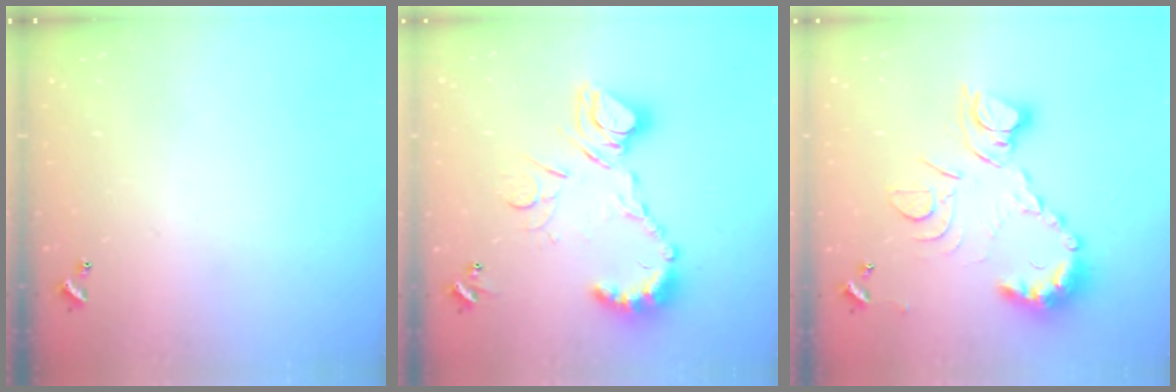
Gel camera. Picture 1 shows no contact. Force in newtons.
{"total": 16.1, "press": 16.0, "slide": 1.8}
{"total": 13.9, "press": 13.7, "slide": 2.0}